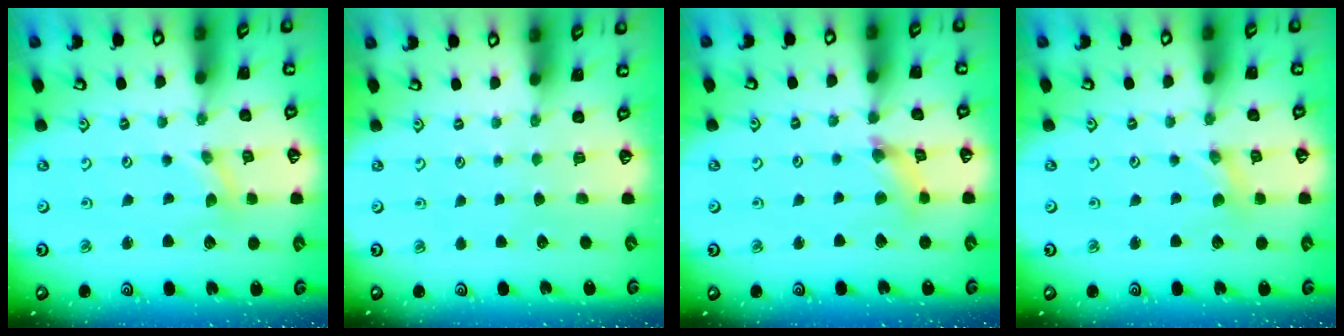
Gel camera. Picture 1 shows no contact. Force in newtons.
{"total": 0.0}
{"total": 4.3, "press": 4.3, "slide": 0.4}
{"total": 0.7, "press": 0.7, "slide": 0.2}